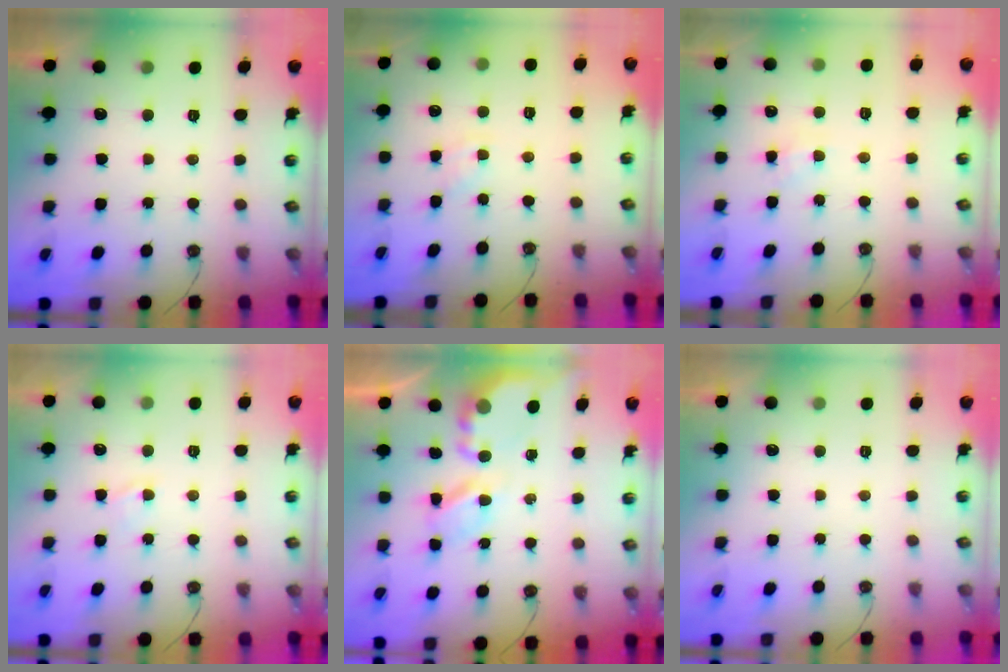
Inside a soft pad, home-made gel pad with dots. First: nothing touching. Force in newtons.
{"total": 2.3, "press": 2.2, "slide": 0.4}
{"total": 4.2, "press": 4.1, "slide": 0.6}
{"total": 1.5, "press": 1.5, "slide": 0.3}
{"total": 4.7, "press": 4.7, "slide": 0.2}
{"total": 0.0}